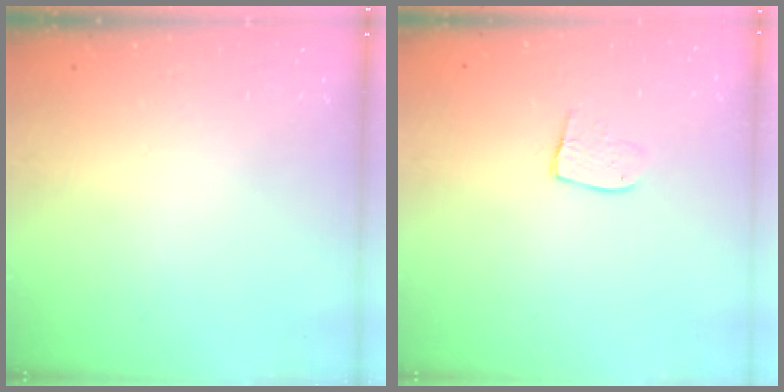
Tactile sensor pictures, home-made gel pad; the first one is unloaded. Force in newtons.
{"total": 7.9, "press": 7.9, "slide": 0.4}